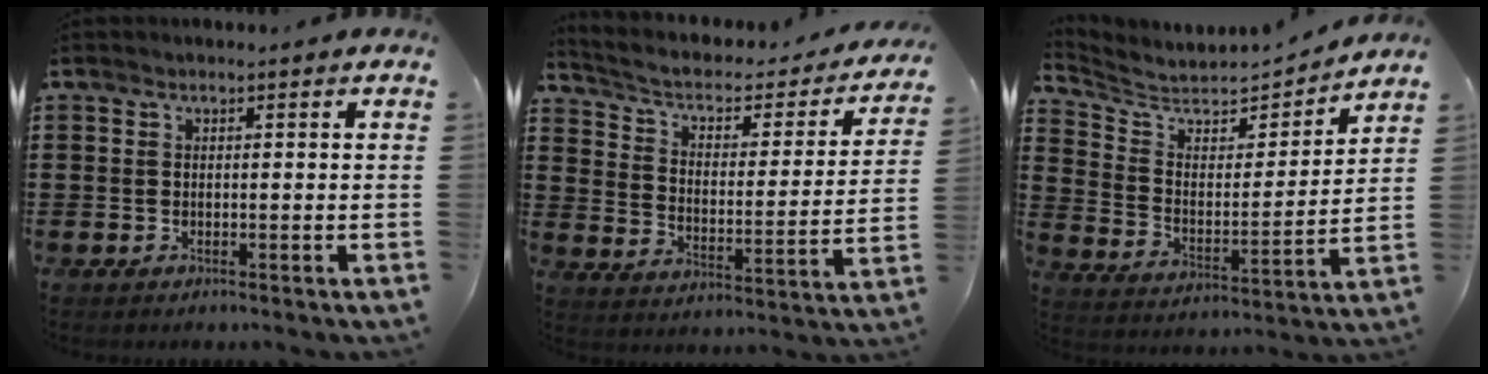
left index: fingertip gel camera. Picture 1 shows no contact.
{"total": 3.7, "force": [2.0, 2.0, 2.4], "torque": [-0.060, -0.015, 0.023]}
{"total": 5.0, "force": [4.8, 1.0, 0.8], "torque": [-0.047, -0.042, 0.078]}